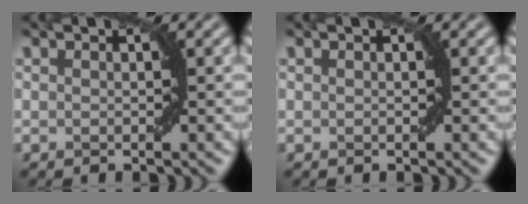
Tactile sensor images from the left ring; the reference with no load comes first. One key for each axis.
{"total": 0.0}